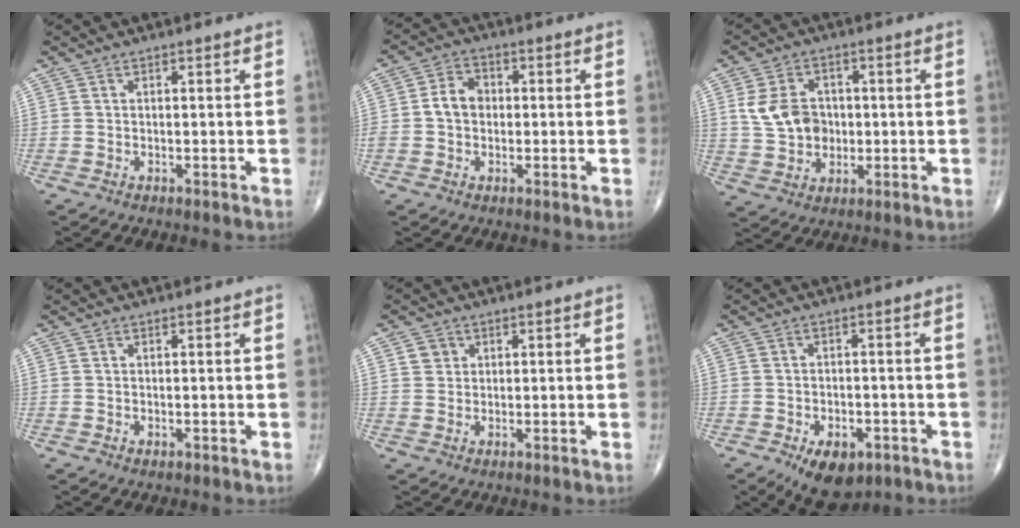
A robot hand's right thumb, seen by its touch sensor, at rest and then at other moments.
{"total": 5.5, "force": [-0.2, 4.4, 3.3], "torque": [-0.049, 0.017, -0.010]}
{"total": 9.2, "force": [1.0, 7.4, 5.5], "torque": [-0.079, 0.003, 0.021]}
{"total": 0.5, "force": [-0.1, 0.3, 0.4], "torque": [-0.009, -0.001, 0.000]}
{"total": 2.4, "force": [1.0, 2.1, 0.6], "torque": [0.001, -0.005, 0.014]}
{"total": 9.3, "force": [-5.0, 5.3, 5.8], "torque": [-0.071, 0.013, -0.068]}